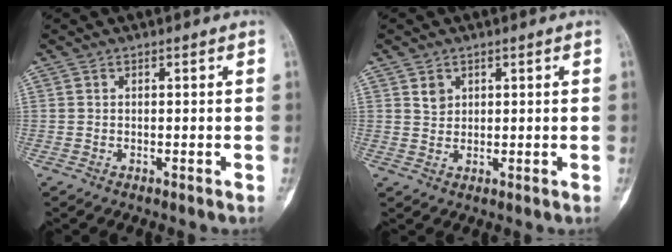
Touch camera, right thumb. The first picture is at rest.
{"total": 2.4, "force": [1.3, 1.8, 1.0], "torque": [-0.009, -0.009, 0.026]}